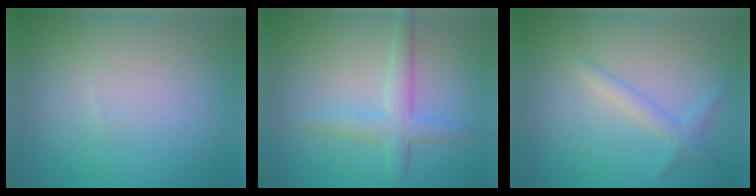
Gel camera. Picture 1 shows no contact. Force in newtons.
{"total": 2.7, "press": 2.7, "slide": 0.1}
{"total": 1.7, "press": 1.6, "slide": 0.2}